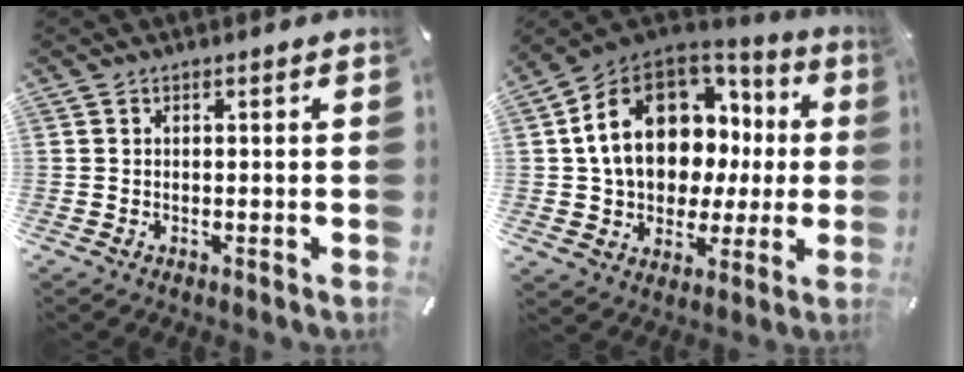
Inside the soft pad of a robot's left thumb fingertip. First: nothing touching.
{"total": 18.3, "force": [4.7, 13.9, 11.0], "torque": [-0.202, -0.024, 0.090]}